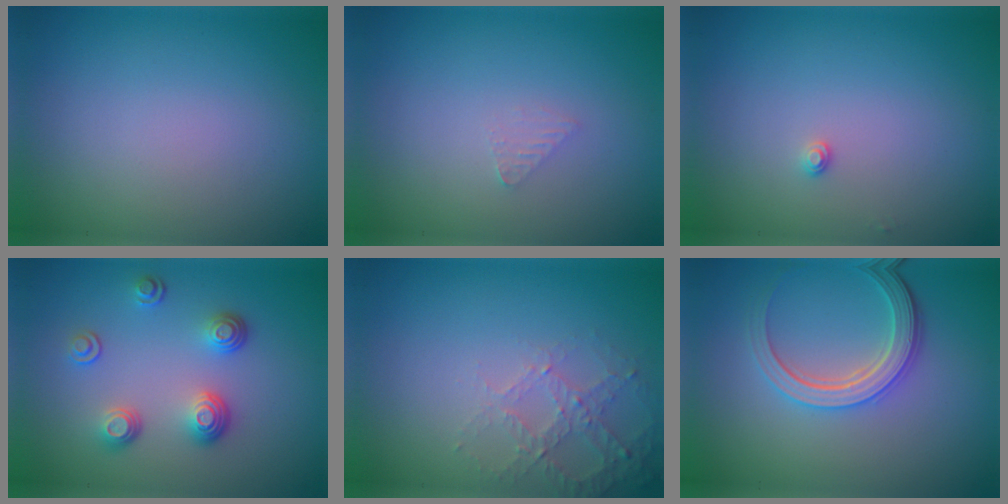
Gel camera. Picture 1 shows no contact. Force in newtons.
{"total": 0.8, "press": 0.8, "slide": 0.1}
{"total": 0.8, "press": 0.8, "slide": 0.0}
{"total": 3.5, "press": 2.8, "slide": 2.2}
{"total": 2.6, "press": 2.5, "slide": 0.8}
{"total": 4.2, "press": 3.4, "slide": 2.4}